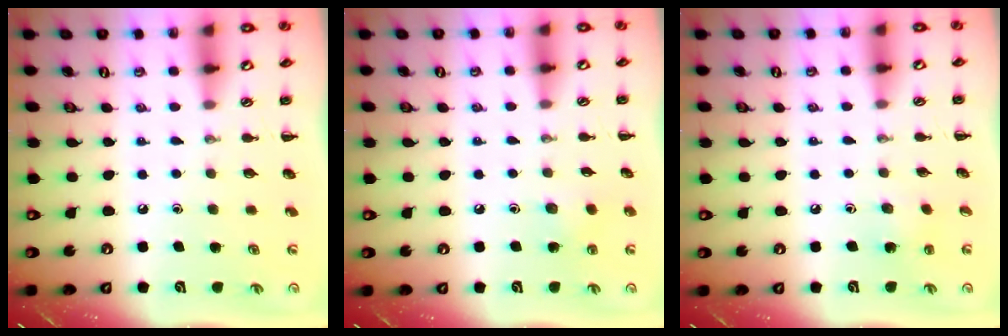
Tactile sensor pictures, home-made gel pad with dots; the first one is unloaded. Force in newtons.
{"total": 5.0, "press": 4.8, "slide": 1.4}
{"total": 3.9, "press": 3.7, "slide": 1.2}